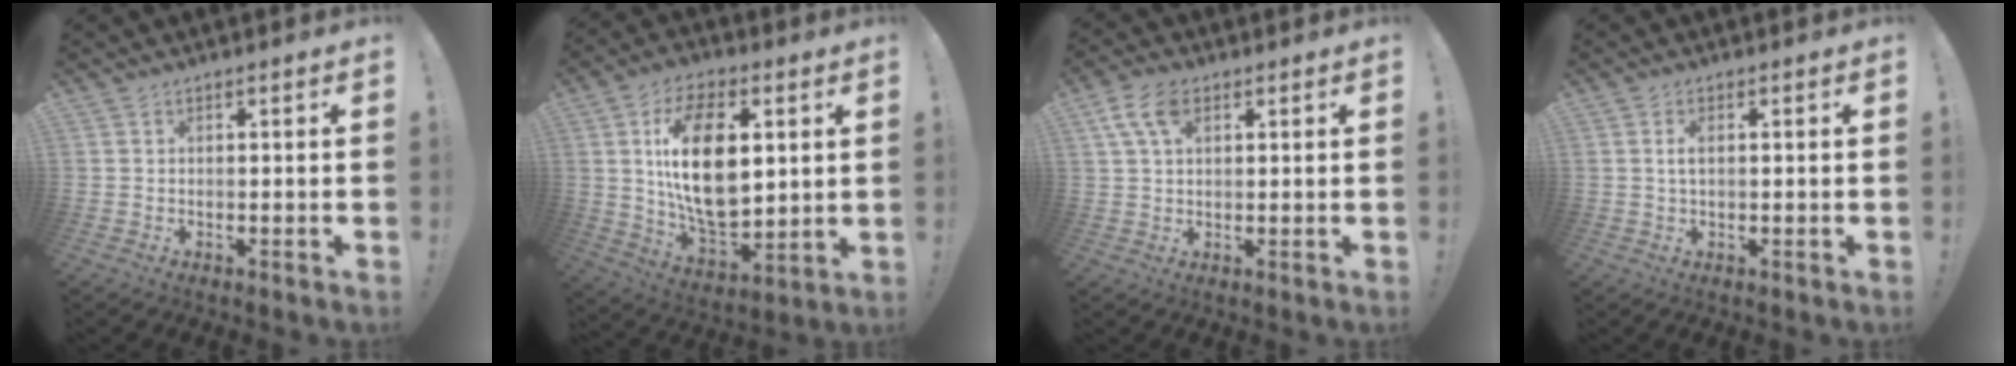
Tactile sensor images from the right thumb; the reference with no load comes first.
{"total": 21.0, "force": [4.8, 11.9, 16.6], "torque": [-0.308, -0.016, 0.081]}
{"total": 7.8, "force": [3.2, 4.6, 5.5], "torque": [-0.106, 0.003, 0.061]}
{"total": 2.1, "force": [0.2, 0.8, 1.9], "torque": [-0.037, 0.003, 0.001]}